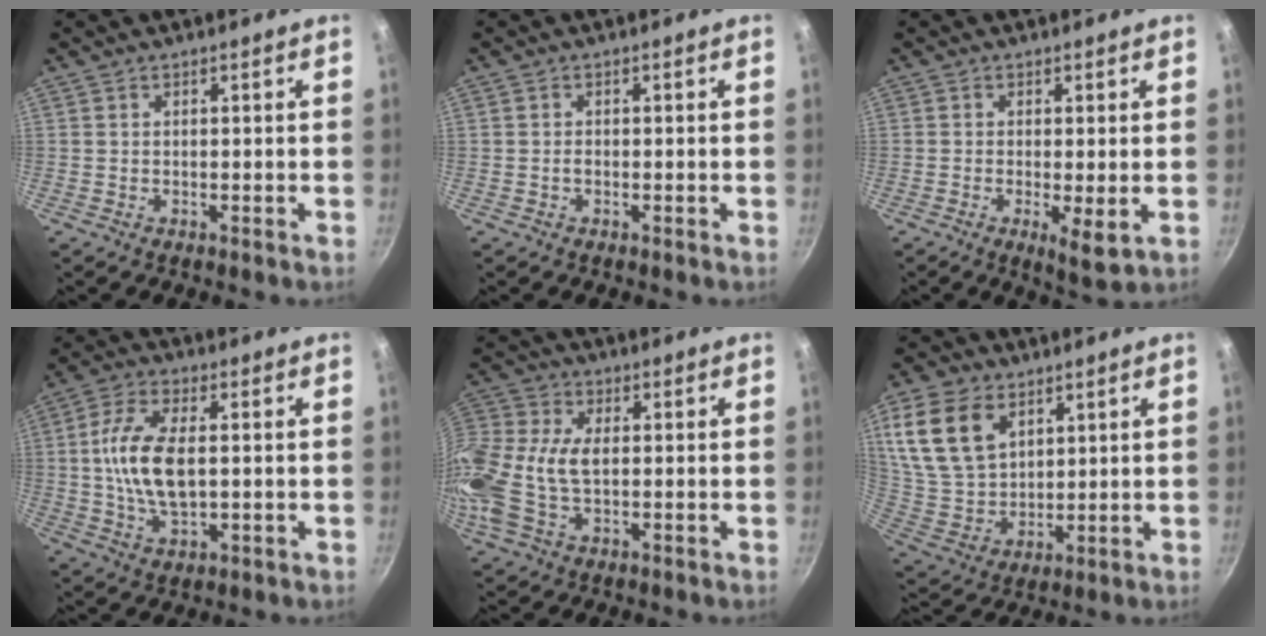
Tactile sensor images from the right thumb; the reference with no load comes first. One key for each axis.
{"total": 0.6, "fx": -0.3, "fy": 0.3, "fz": 0.4, "tx": -0.007, "ty": 0.003, "tz": -0.008}
{"total": 4.9, "fx": -0.9, "fy": 1.2, "fz": 4.6, "tx": -0.075, "ty": -0.015, "tz": -0.010}
{"total": 11.7, "fx": 0.5, "fy": 5.7, "fz": 10.2, "tx": -0.200, "ty": 0.008, "tz": 0.007}
{"total": 16.7, "fx": -0.5, "fy": 10.3, "fz": 13.2, "tx": -0.299, "ty": 0.016, "tz": -0.023}
{"total": 16.8, "fx": 7.0, "fy": 11.4, "fz": 10.2, "tx": -0.185, "ty": -0.022, "tz": 0.149}